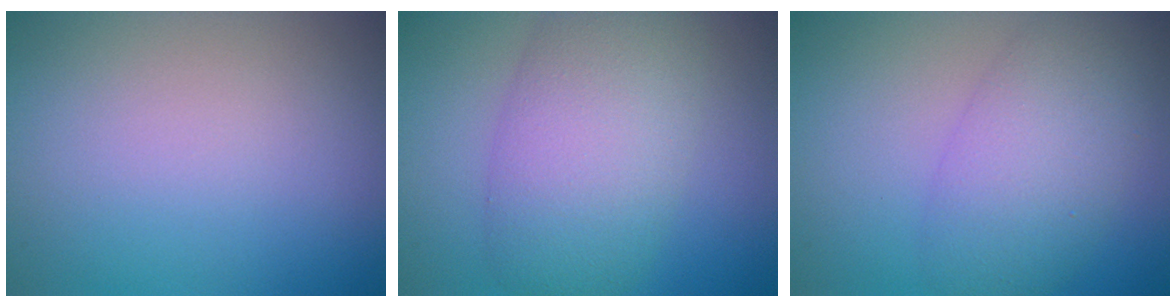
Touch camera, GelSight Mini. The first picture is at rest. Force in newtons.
{"total": 7.8, "press": 7.8, "slide": 0.3}
{"total": 5.7, "press": 5.7, "slide": 0.2}